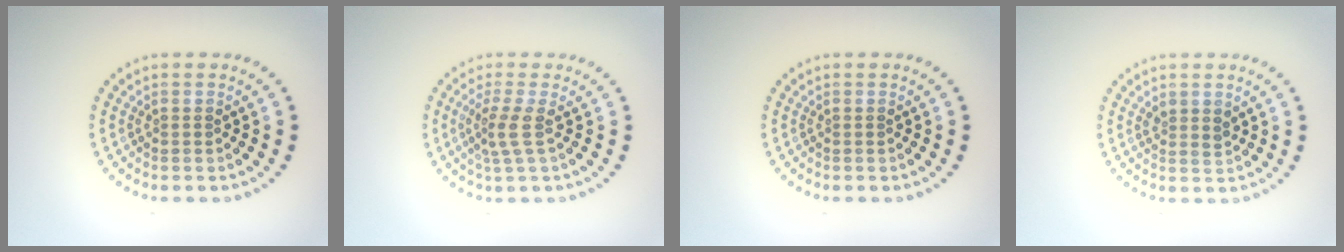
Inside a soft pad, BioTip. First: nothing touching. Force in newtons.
{"total": 2.2, "press": 1.6, "slide": 1.6}
{"total": 0.0}
{"total": 1.2, "press": 1.0, "slide": 0.6}